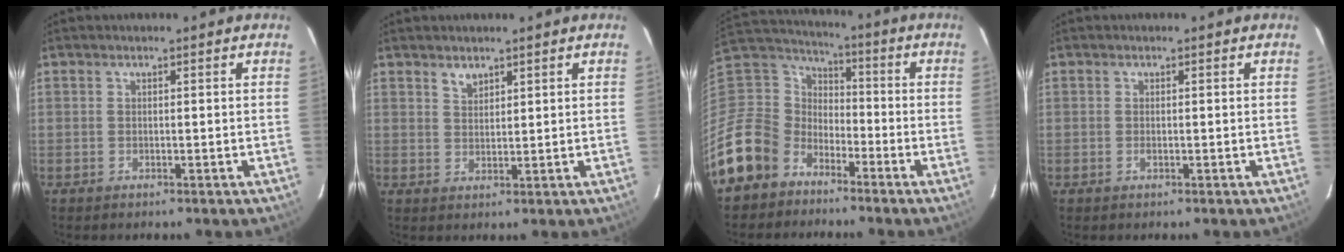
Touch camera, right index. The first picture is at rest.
{"total": 2.3, "force": [1.8, 1.2, 0.9], "torque": [-0.012, 0.002, 0.033]}
{"total": 14.2, "force": [-9.0, 10.6, 2.9], "torque": [-0.100, 0.036, -0.172]}
{"total": 0.6, "force": [-0.2, 0.3, 0.5], "torque": [-0.012, -0.002, -0.004]}